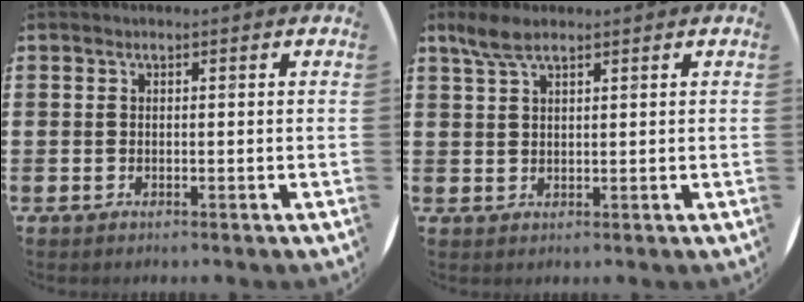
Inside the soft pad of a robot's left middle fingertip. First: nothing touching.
{"total": 3.5, "force": [2.6, 1.1, 2.2], "torque": [-0.048, 0.005, 0.047]}